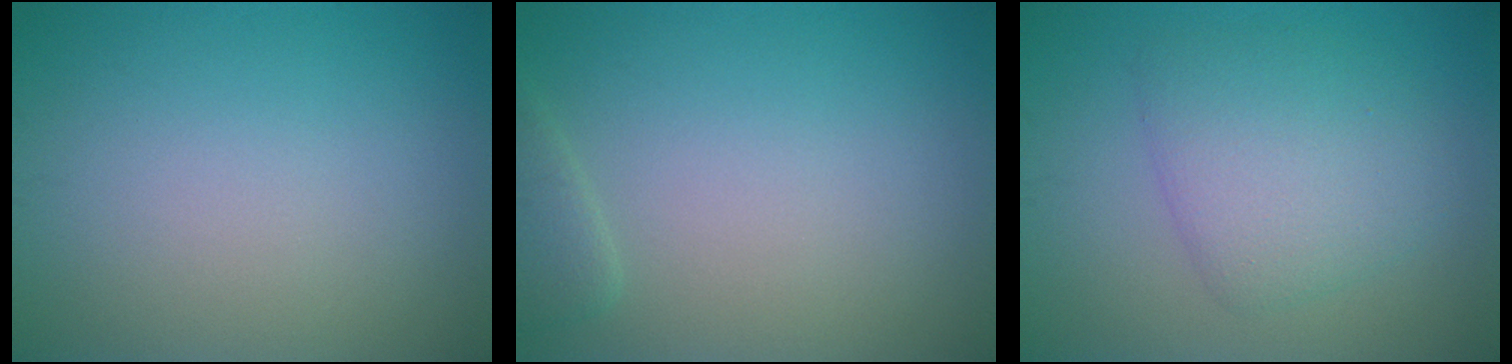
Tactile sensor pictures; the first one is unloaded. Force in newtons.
{"total": 1.5, "press": 1.5, "slide": 0.1}
{"total": 4.5, "press": 4.5, "slide": 0.3}